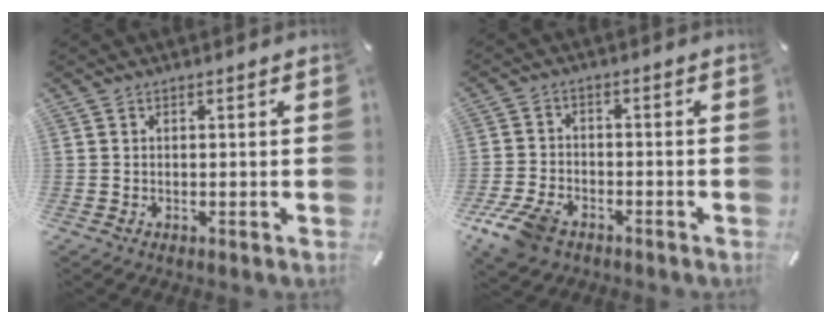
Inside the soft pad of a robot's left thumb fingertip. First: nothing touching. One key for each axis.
{"total": 8.2, "fx": -5.3, "fy": 4.7, "fz": 4.3, "tx": -0.103, "ty": 0.017, "tz": -0.102}